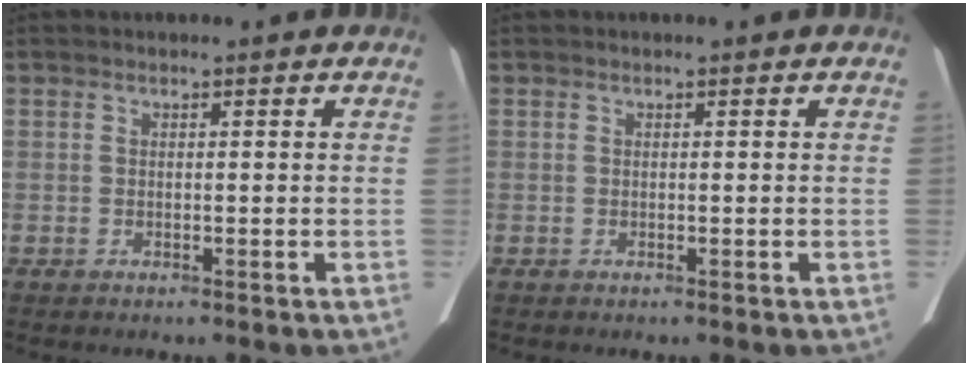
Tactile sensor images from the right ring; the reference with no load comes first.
{"total": 0.0}